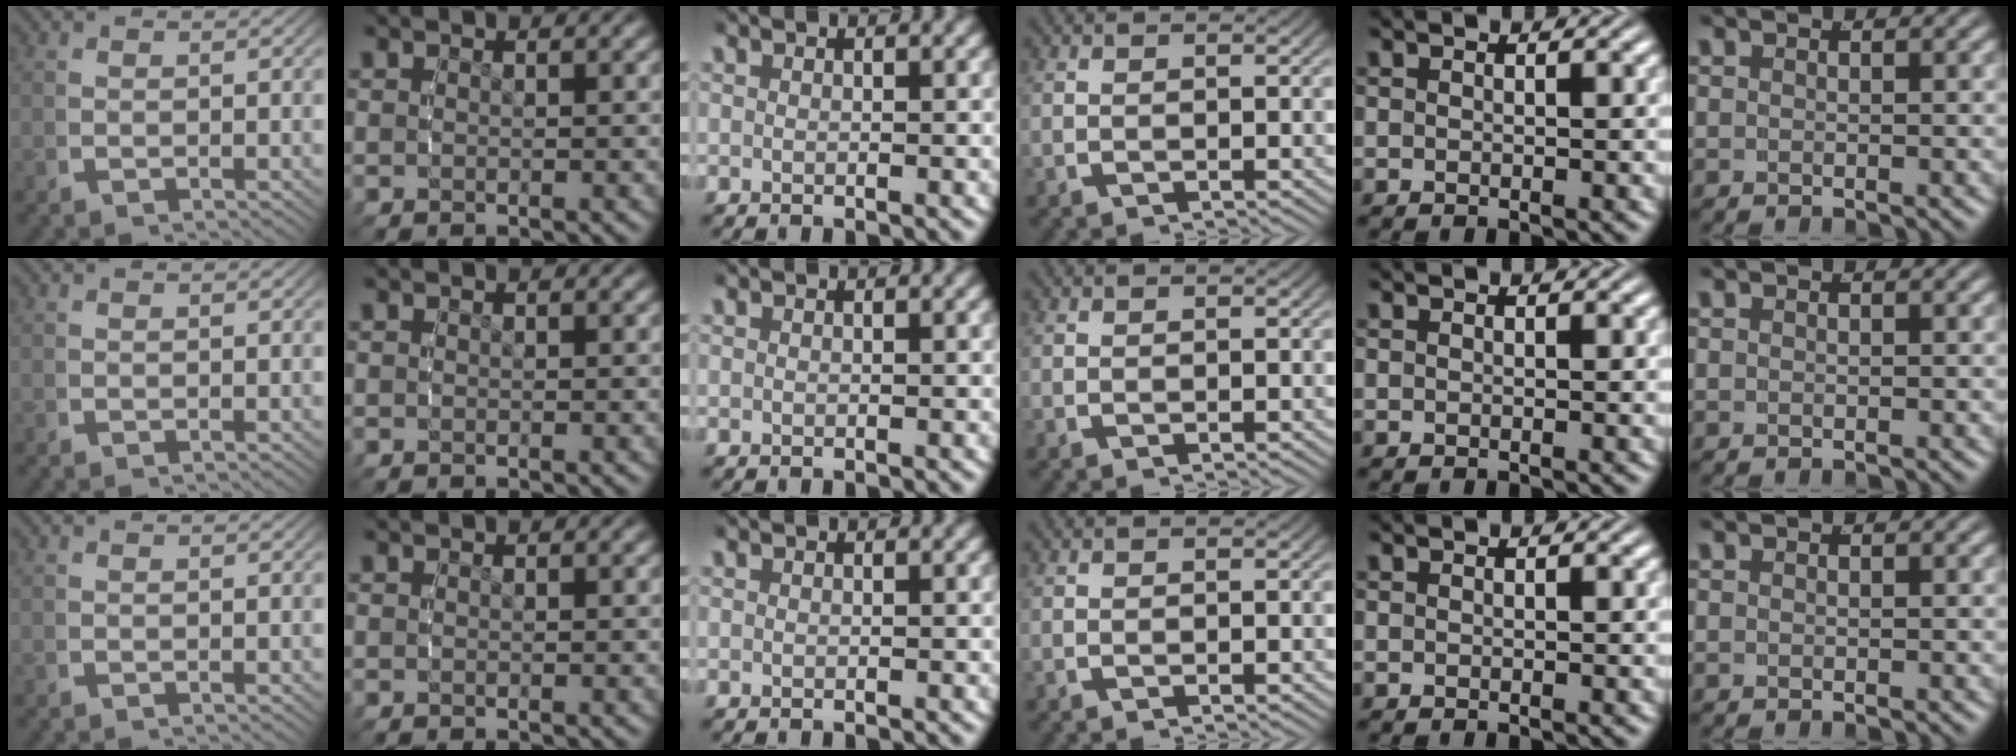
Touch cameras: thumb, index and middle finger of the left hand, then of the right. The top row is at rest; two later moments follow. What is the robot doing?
{"motion": "reach", "object": "pencil case"}